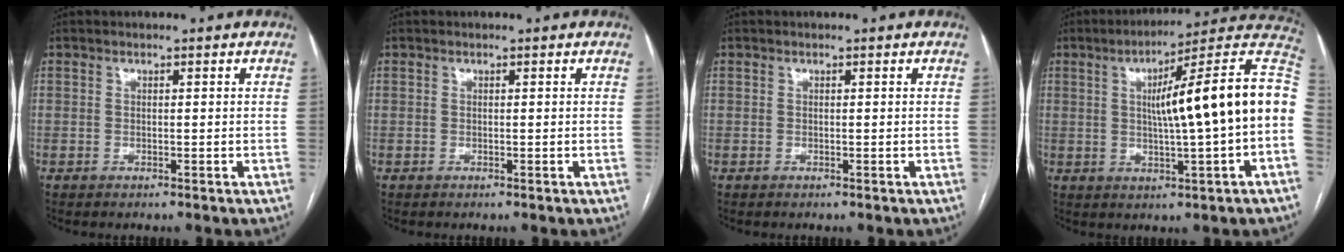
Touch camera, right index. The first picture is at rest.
{"total": 0.0}
{"total": 0.0}
{"total": 18.1, "force": [1.1, 0.0, 18.1], "torque": [-0.237, 0.034, 0.009]}